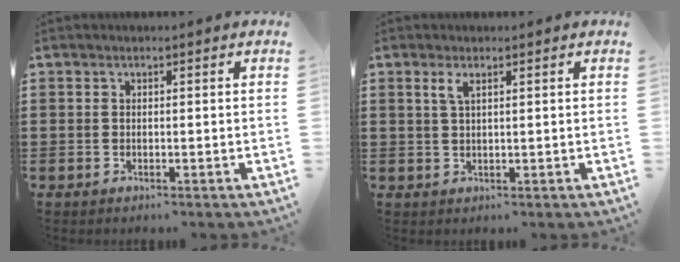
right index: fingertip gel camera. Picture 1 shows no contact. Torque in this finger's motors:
{"motor_torque": [0.28, -0.15, 0.12, 0.06]}